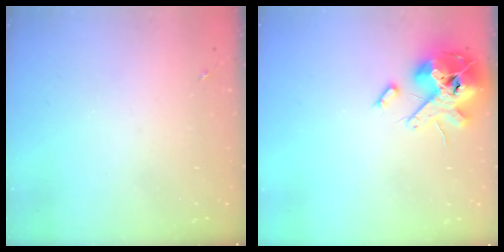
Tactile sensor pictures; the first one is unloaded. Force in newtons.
{"total": 15.4, "press": 15.2, "slide": 2.6}